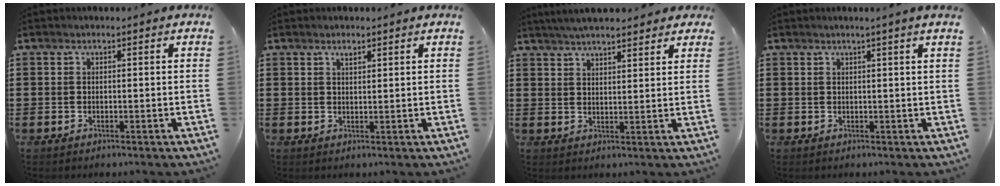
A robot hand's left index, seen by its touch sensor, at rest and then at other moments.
{"total": 1.0, "force": [0.8, 0.3, 0.6], "torque": [-0.013, 0.000, 0.014]}
{"total": 4.7, "force": [4.3, 0.4, 1.8], "torque": [-0.047, -0.002, 0.080]}
{"total": 1.3, "force": [0.8, -0.5, 0.8], "torque": [-0.014, -0.004, 0.015]}